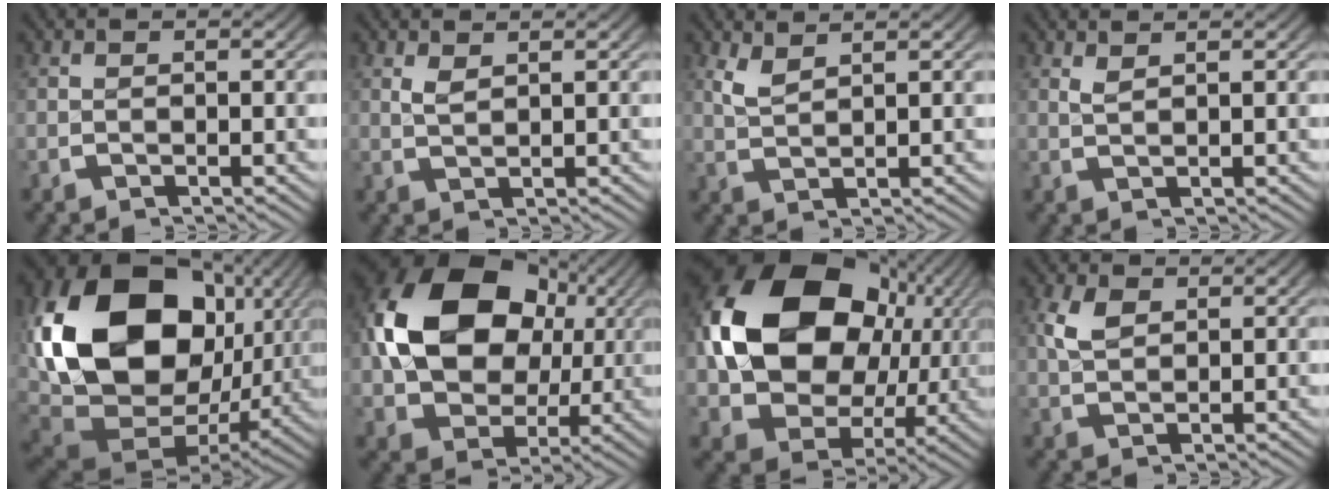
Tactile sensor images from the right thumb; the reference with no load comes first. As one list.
[{"total": 1.3, "force": [1.1, 0.1, 0.6], "torque": [-0.013, -0.005, 0.032]}, {"total": 2.1, "force": [1.8, 0.3, 1.0], "torque": [-0.028, -0.003, 0.048]}, {"total": 1.2, "force": [1.2, -0.2, 0.3], "torque": [-0.008, -0.002, 0.030]}, {"total": 25.9, "force": [0.9, 17.4, 19.2], "torque": [-0.400, -0.063, 0.050]}, {"total": 15.7, "force": [2.2, 10.9, 11.1], "torque": [-0.245, -0.037, 0.059]}, {"total": 20.7, "force": [3.0, 13.8, 15.1], "torque": [-0.321, -0.031, 0.069]}, {"total": 2.6, "force": [1.3, 1.3, 1.8], "torque": [-0.040, 0.000, 0.033]}]